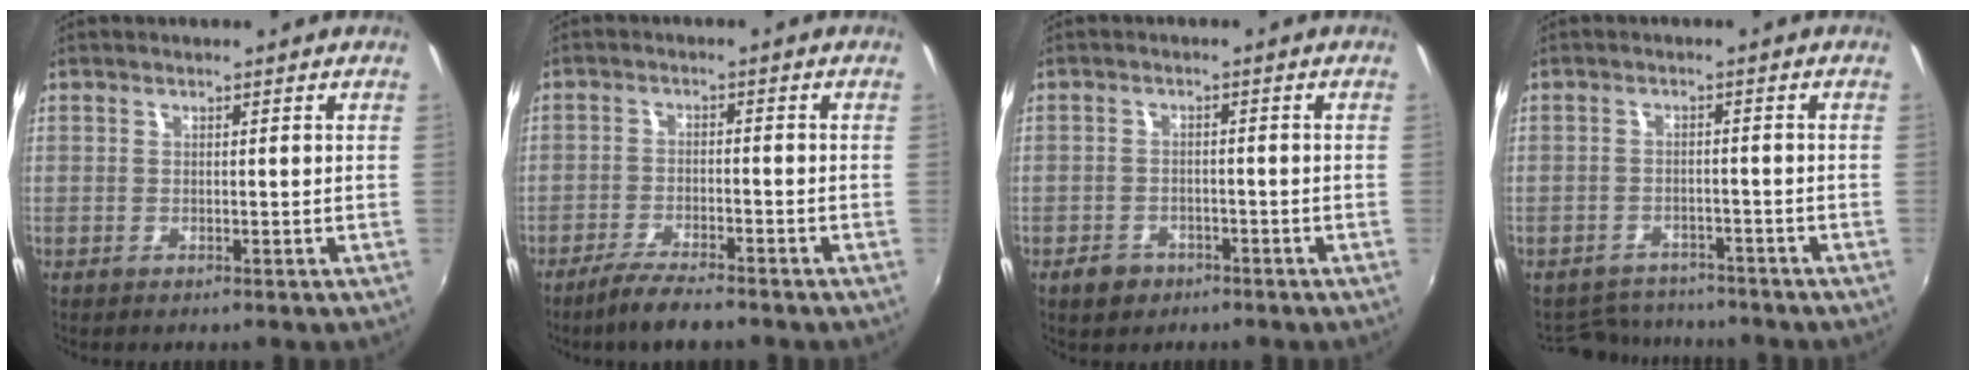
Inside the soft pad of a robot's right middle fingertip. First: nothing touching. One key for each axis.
{"total": 6.2, "fx": -5.2, "fy": 0.8, "fz": 3.3, "tx": -0.083, "ty": -0.014, "tz": -0.095}
{"total": 3.9, "fx": -2.5, "fy": 2.7, "fz": 1.1, "tx": -0.035, "ty": 0.002, "tz": -0.039}
{"total": 8.0, "fx": -7.3, "fy": 2.9, "fz": 1.3, "tx": -0.043, "ty": 0.005, "tz": -0.109}